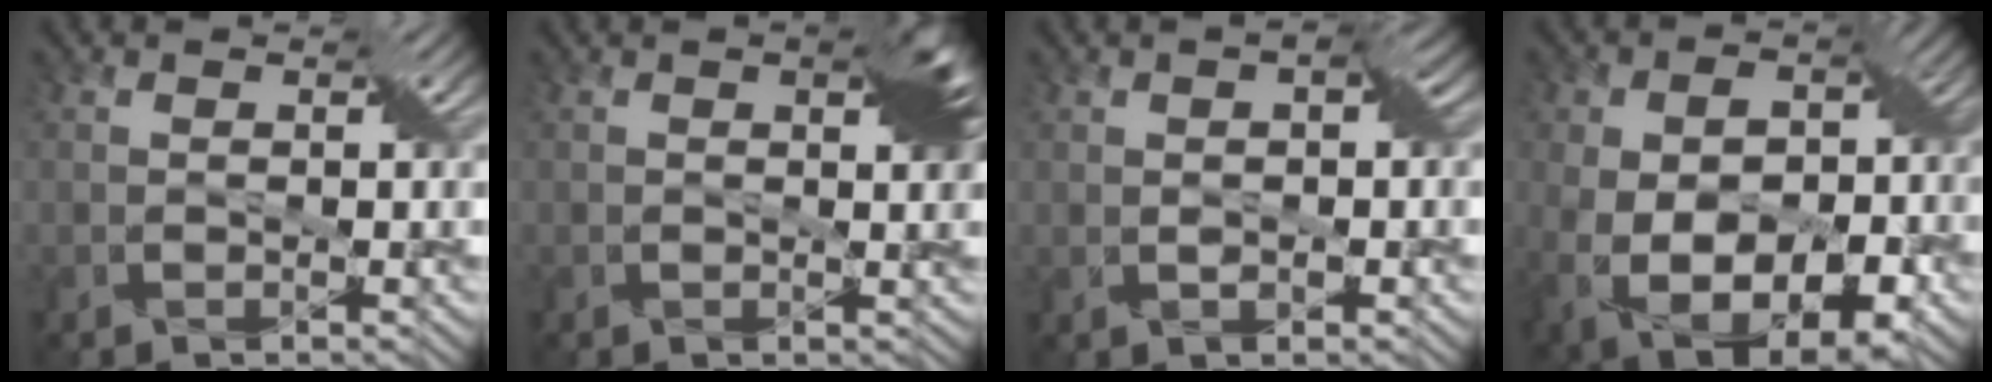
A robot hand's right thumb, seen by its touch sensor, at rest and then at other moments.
{"total": 3.4, "force": [1.1, 1.0, 3.0], "torque": [-0.044, 0.004, 0.016]}
{"total": 3.3, "force": [0.3, 1.6, 2.9], "torque": [-0.049, 0.006, 0.006]}
{"total": 16.4, "force": [-4.7, 10.2, 11.9], "torque": [-0.215, -0.040, -0.053]}